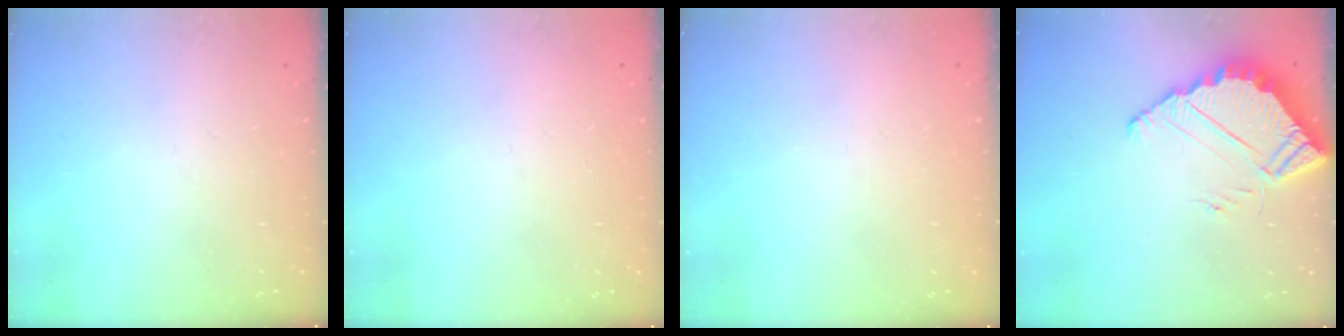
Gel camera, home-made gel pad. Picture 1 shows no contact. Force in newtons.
{"total": 2.2, "press": 2.2, "slide": 0.1}
{"total": 2.3, "press": 2.3, "slide": 0.1}
{"total": 5.9, "press": 5.9, "slide": 0.3}